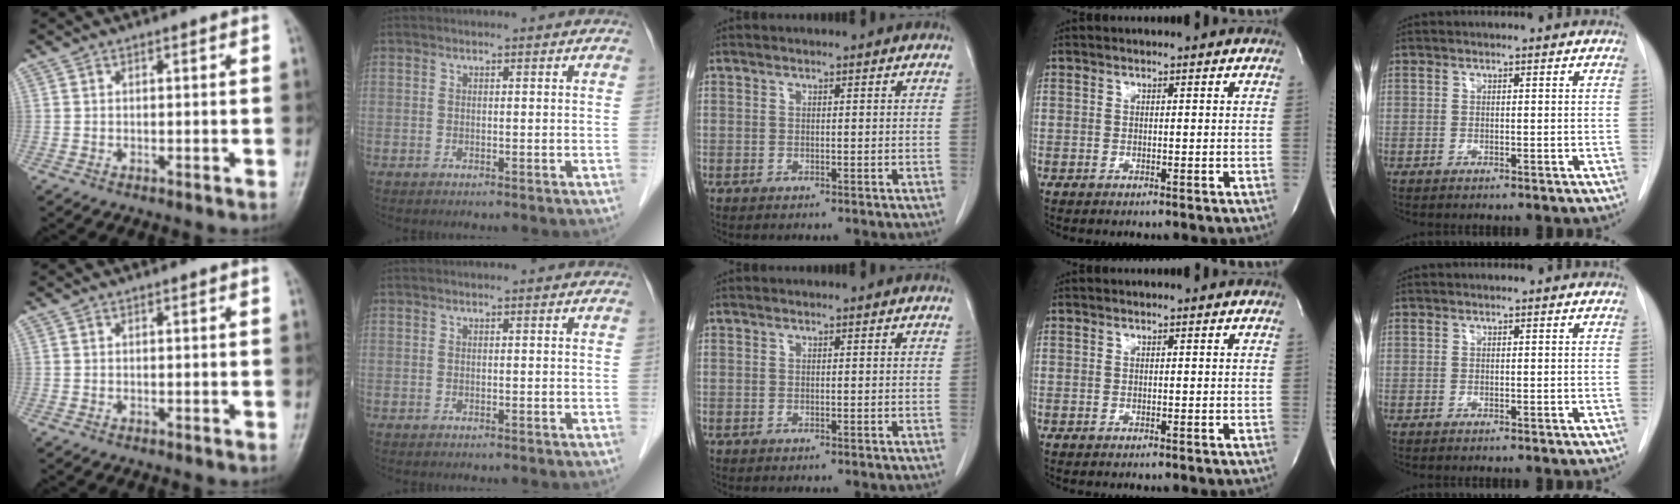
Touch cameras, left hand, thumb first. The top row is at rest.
{}